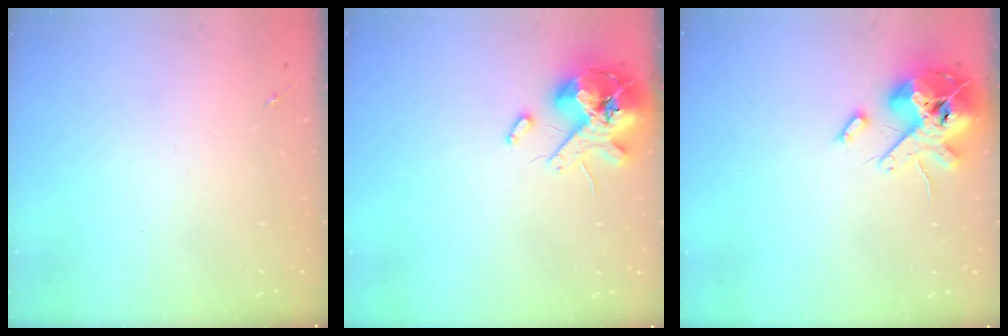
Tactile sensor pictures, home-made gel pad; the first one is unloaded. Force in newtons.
{"total": 13.3, "press": 13.1, "slide": 2.2}
{"total": 14.9, "press": 14.7, "slide": 2.5}